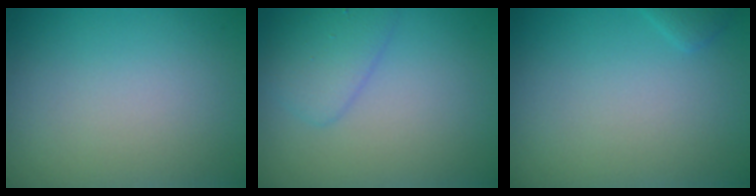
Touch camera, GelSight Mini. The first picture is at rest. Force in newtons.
{"total": 2.8, "press": 2.8, "slide": 0.1}
{"total": 0.9, "press": 0.9, "slide": 0.0}